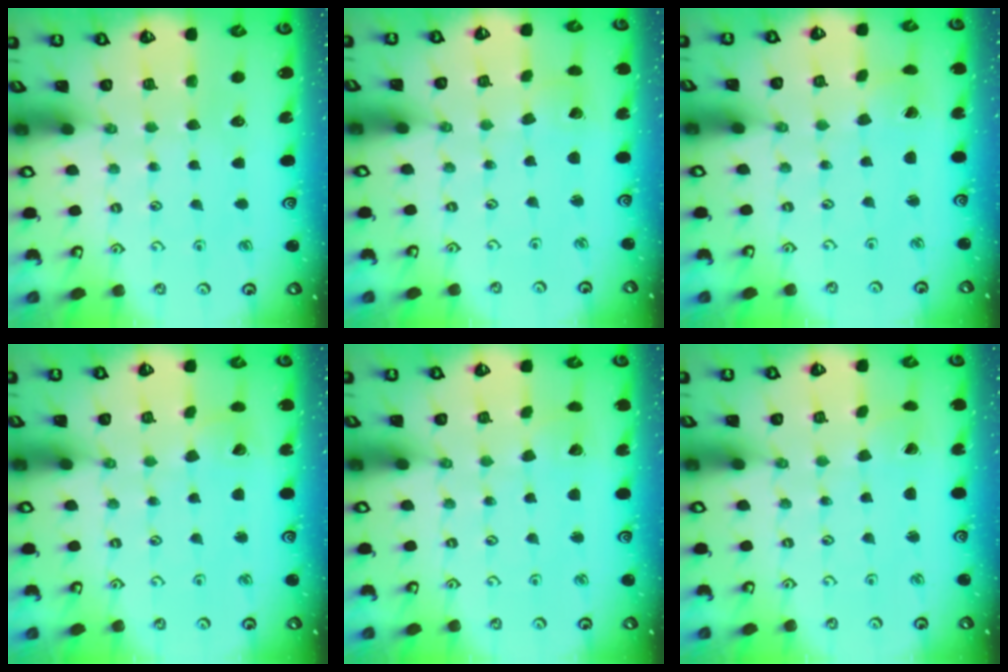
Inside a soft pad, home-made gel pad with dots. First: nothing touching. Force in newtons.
{"total": 1.4, "press": 1.4, "slide": 0.1}
{"total": 0.0}
{"total": 3.5, "press": 3.5, "slide": 0.4}
{"total": 4.1, "press": 4.1, "slide": 0.4}
{"total": 0.0}